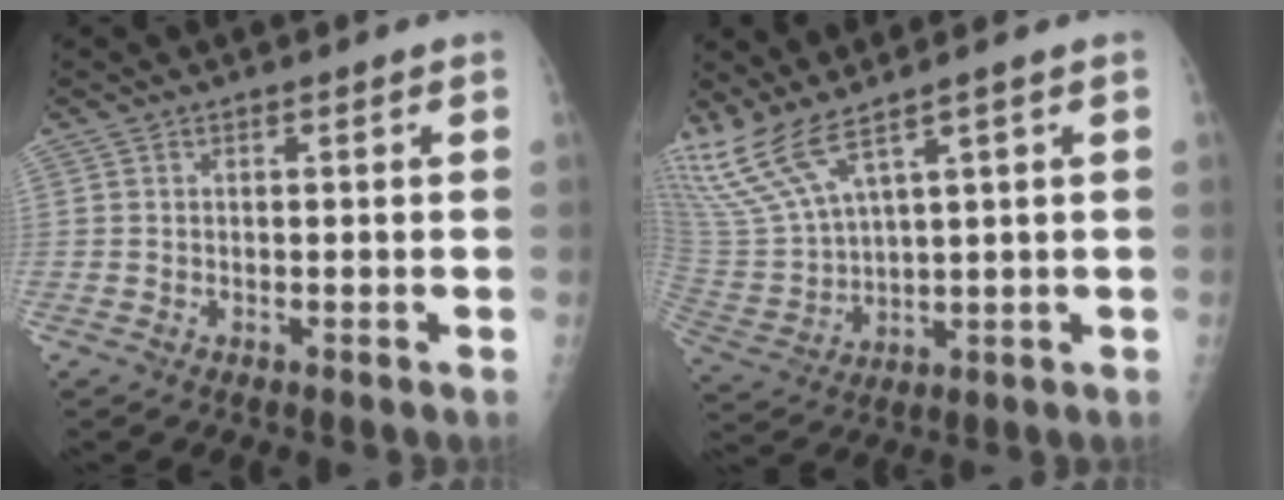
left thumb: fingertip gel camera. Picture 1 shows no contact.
{"total": 9.8, "force": [7.7, 1.8, 5.7], "torque": [-0.139, -0.032, 0.184]}